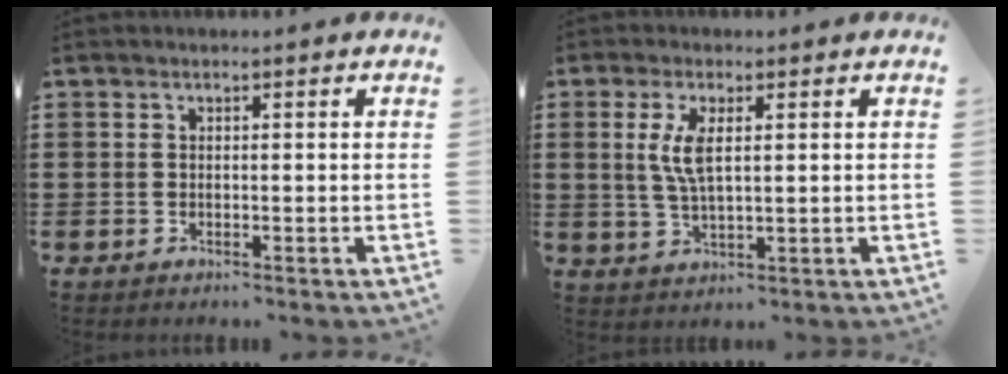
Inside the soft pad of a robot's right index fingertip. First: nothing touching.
{"total": 4.9, "force": [1.2, 1.5, 4.5], "torque": [-0.100, 0.001, 0.016]}